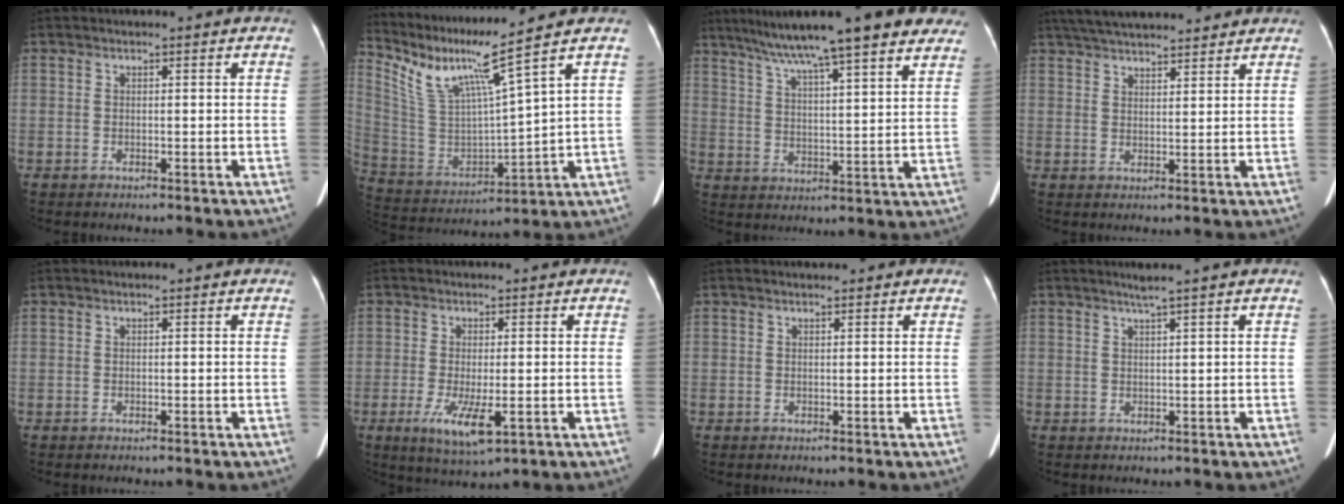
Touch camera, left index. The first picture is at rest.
{"total": 13.1, "force": [9.4, -1.4, 9.0], "torque": [-0.183, -0.002, 0.192]}
{"total": 21.6, "force": [17.4, 1.8, 12.7], "torque": [-0.204, 0.031, 0.241]}
{"total": 14.6, "force": [13.0, 2.9, 5.9], "torque": [-0.102, 0.046, 0.195]}
{"total": 0.0}
{"total": 6.0, "force": [-1.7, 1.7, 5.5], "torque": [-0.105, -0.015, -0.022]}
{"total": 1.1, "force": [1.0, 0.5, 0.1], "torque": [-0.007, 0.012, 0.013]}
{"total": 1.6, "force": [1.3, -0.5, 0.8], "torque": [-0.017, -0.001, 0.028]}